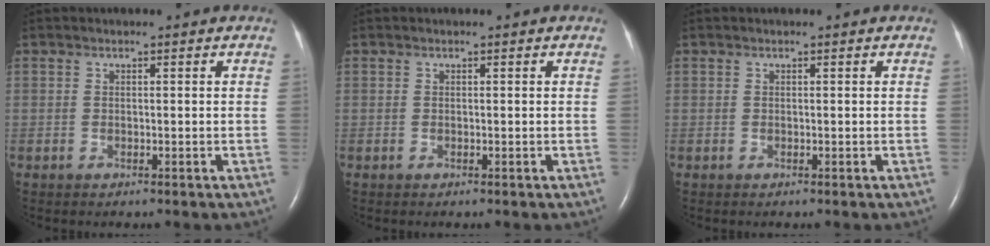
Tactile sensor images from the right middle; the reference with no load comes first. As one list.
[{"total": 0.0}, {"total": 0.0}]